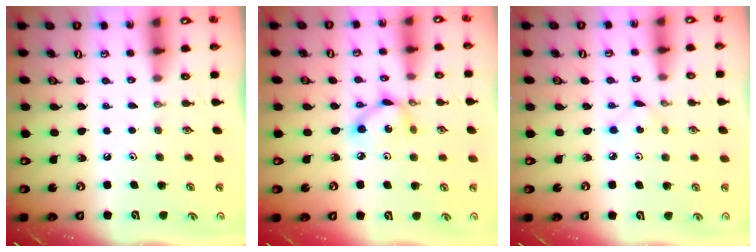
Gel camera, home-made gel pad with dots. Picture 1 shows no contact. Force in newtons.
{"total": 7.3, "press": 7.3, "slide": 0.4}
{"total": 3.0, "press": 3.0, "slide": 0.3}